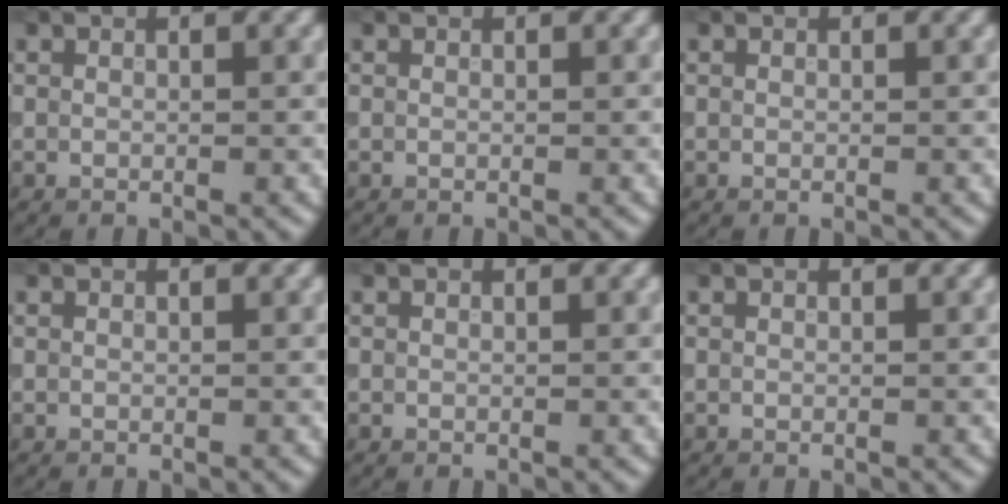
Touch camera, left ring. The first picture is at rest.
{"total": 0.0}
{"total": 0.0}
{"total": 0.0}
{"total": 0.0}
{"total": 0.0}